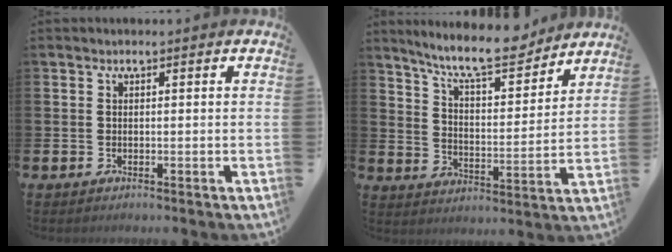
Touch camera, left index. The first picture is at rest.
{"total": 10.5, "force": [9.5, 1.9, 4.1], "torque": [-0.094, -0.056, 0.165]}